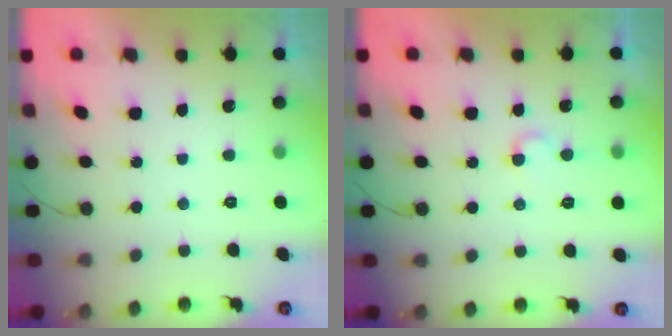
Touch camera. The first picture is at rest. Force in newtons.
{"total": 4.0, "press": 3.9, "slide": 0.4}